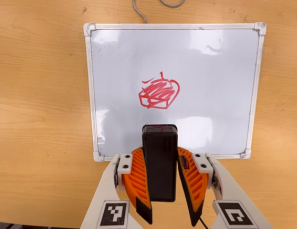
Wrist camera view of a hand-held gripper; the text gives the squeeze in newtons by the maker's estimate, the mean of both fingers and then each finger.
{"total": 9.9, "left": 8.2, "right": 11.6}